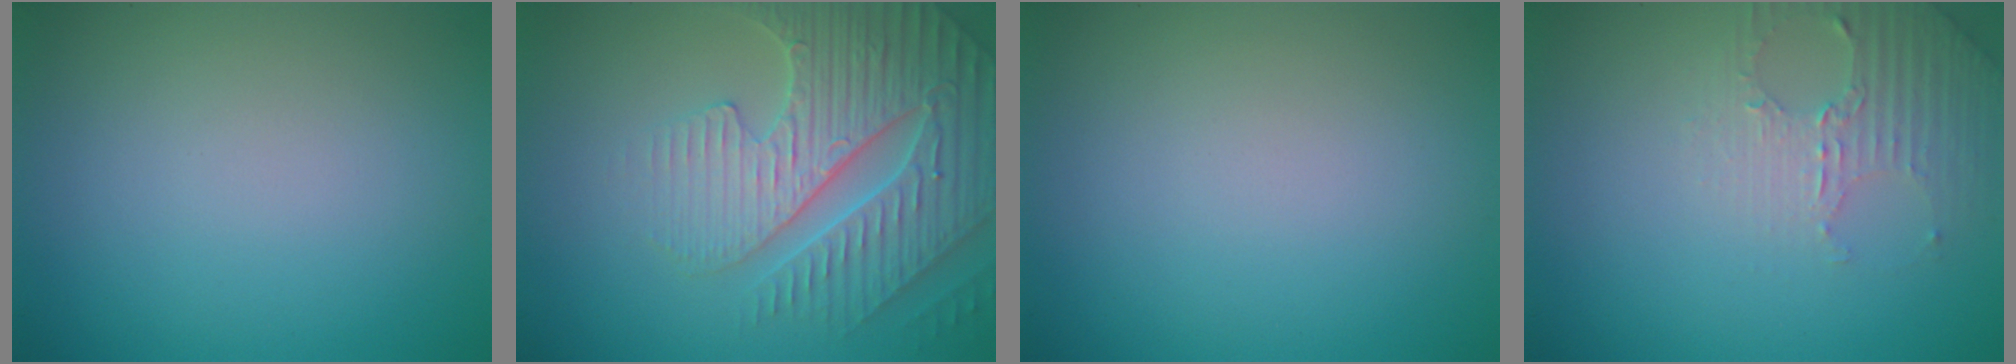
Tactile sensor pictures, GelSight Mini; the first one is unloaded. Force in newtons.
{"total": 5.3, "press": 5.1, "slide": 1.4}
{"total": 0.0}
{"total": 3.0, "press": 2.9, "slide": 0.7}